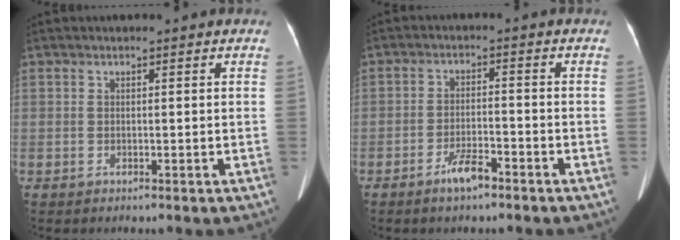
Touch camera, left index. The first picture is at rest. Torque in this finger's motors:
{"motor_torque": [0.12, 0.12, 0.02, 0.03]}